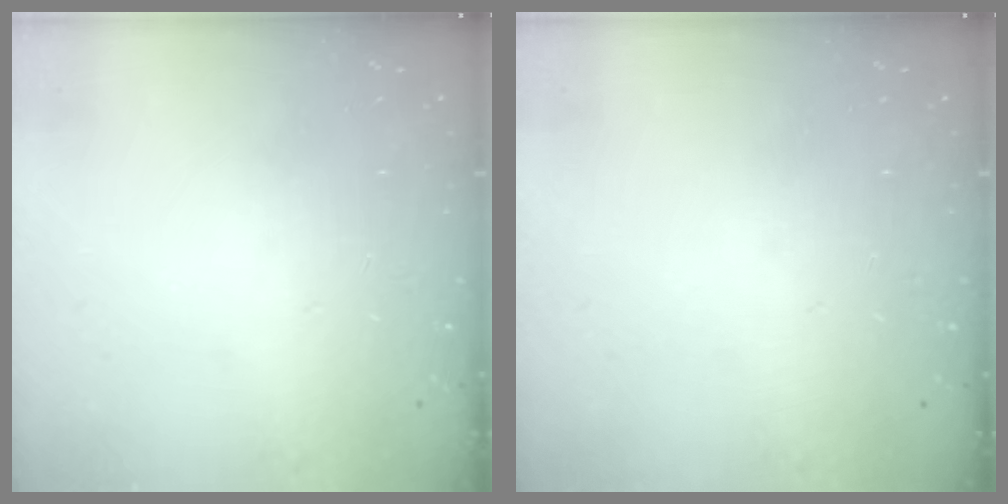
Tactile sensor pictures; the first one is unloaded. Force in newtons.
{"total": 0.0}